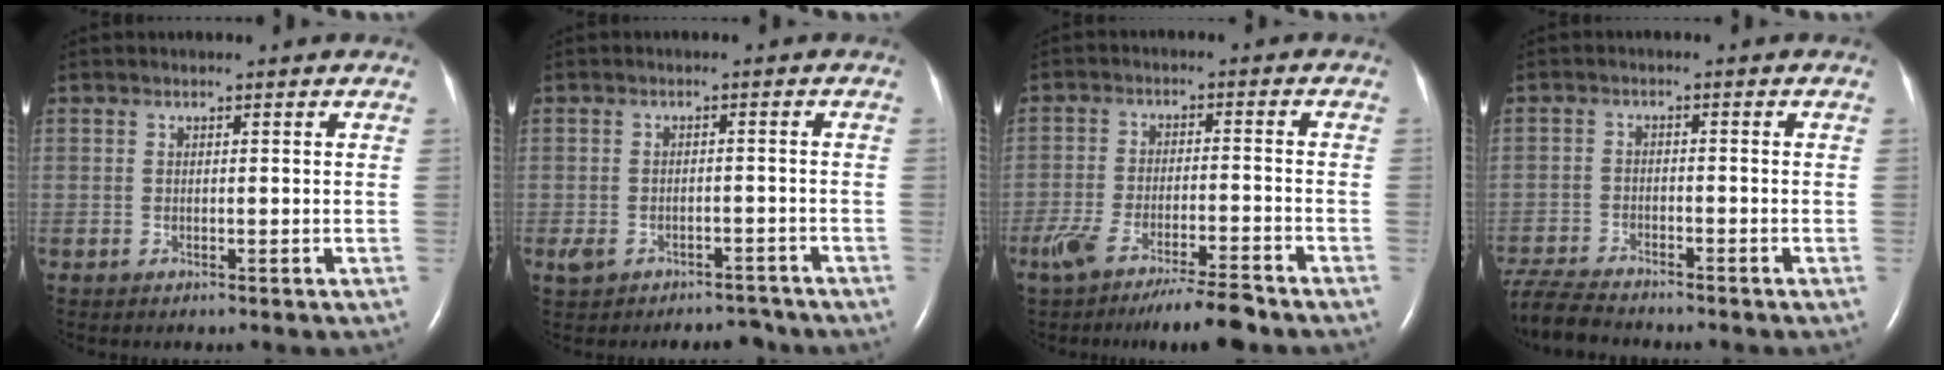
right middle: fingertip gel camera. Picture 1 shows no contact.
{"total": 4.5, "force": [-3.5, 2.3, 1.6], "torque": [-0.036, 0.013, -0.050]}
{"total": 9.9, "force": [-8.0, 0.5, 5.8], "torque": [-0.099, -0.018, -0.133]}
{"total": 8.2, "force": [-7.7, 1.1, 2.8], "torque": [-0.054, -0.018, -0.134]}